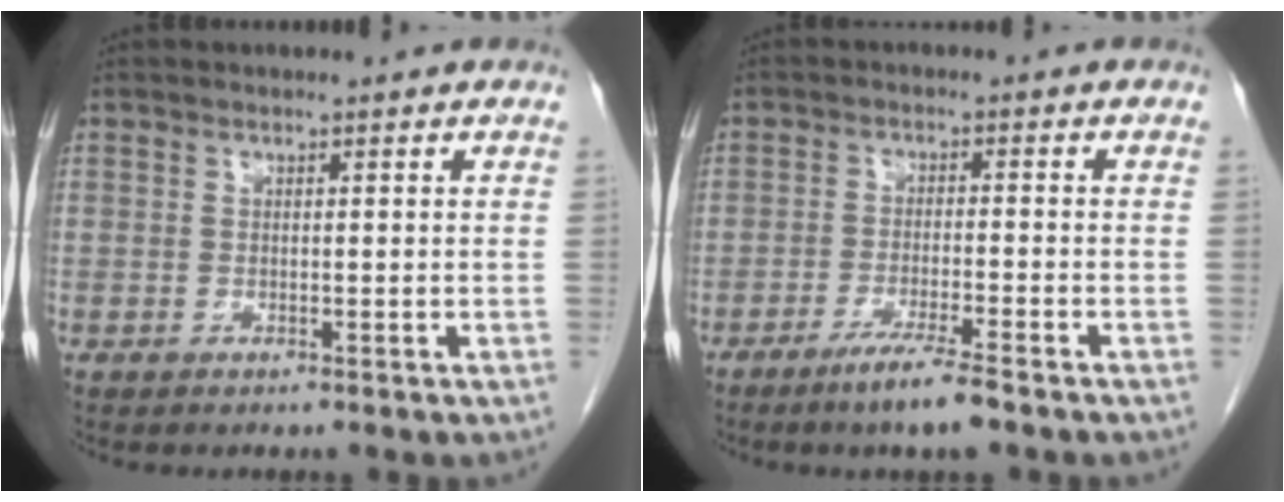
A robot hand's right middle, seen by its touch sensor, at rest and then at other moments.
{"total": 5.4, "force": [-3.9, -0.3, 3.8], "torque": [-0.073, -0.014, -0.073]}